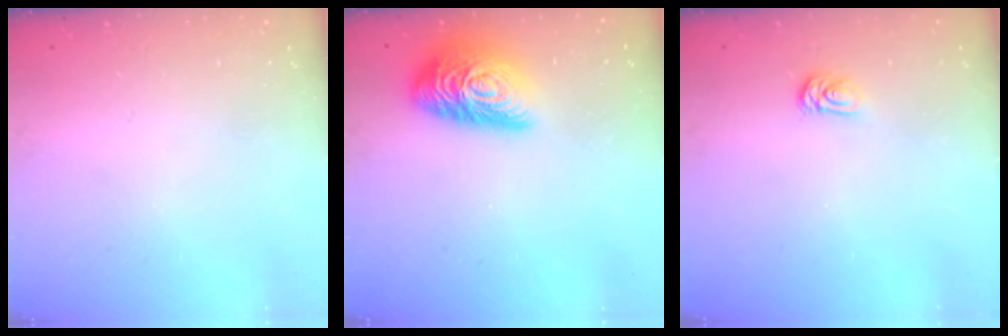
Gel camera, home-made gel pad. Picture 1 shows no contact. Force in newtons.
{"total": 16.7, "press": 16.7, "slide": 1.4}
{"total": 2.6, "press": 2.6, "slide": 0.3}